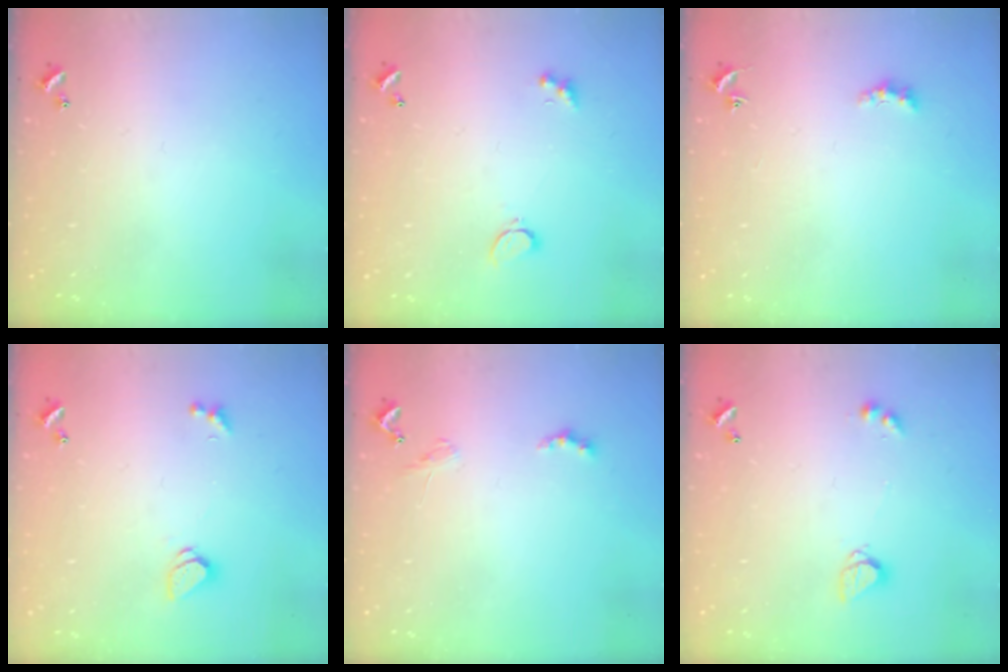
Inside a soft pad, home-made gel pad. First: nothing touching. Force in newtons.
{"total": 1.6, "press": 1.5, "slide": 0.5}
{"total": 1.5, "press": 1.4, "slide": 0.5}
{"total": 1.7, "press": 1.6, "slide": 0.5}
{"total": 1.1, "press": 1.1, "slide": 0.4}
{"total": 3.3, "press": 3.2, "slide": 0.4}